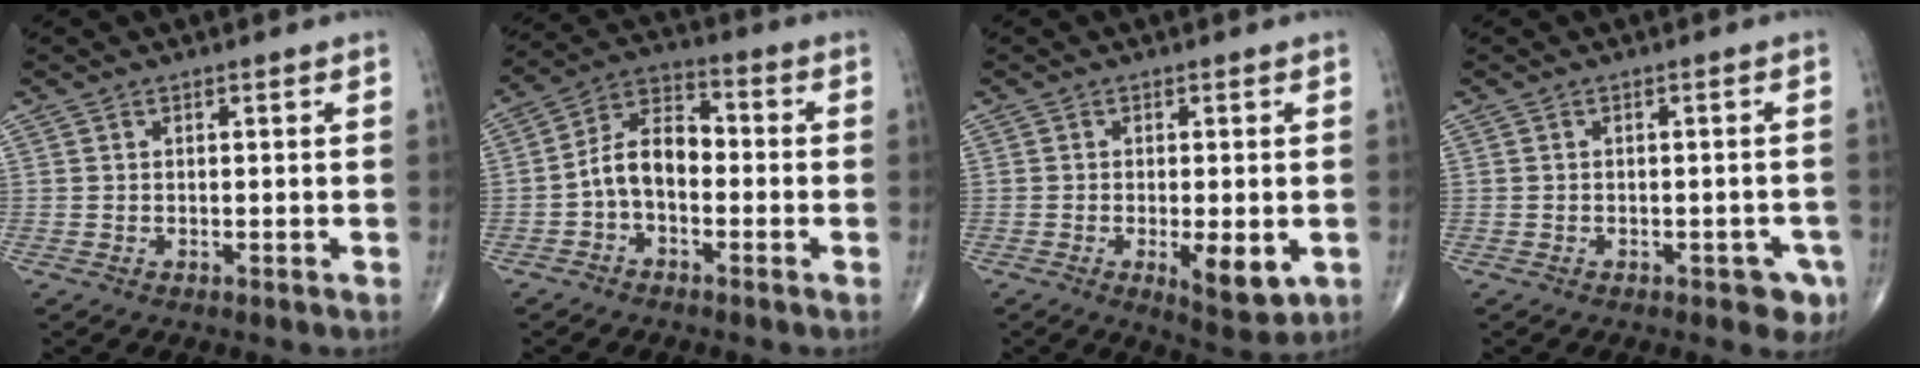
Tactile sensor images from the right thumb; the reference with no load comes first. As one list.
[{"total": 8.8, "force": [-1.7, 5.4, 6.8], "torque": [-0.110, 0.039, -0.045]}, {"total": 7.4, "force": [-1.9, 2.6, 6.6], "torque": [-0.092, -0.017, -0.023]}, {"total": 3.9, "force": [-2.0, 2.0, 2.7], "torque": [-0.016, 0.009, -0.022]}]